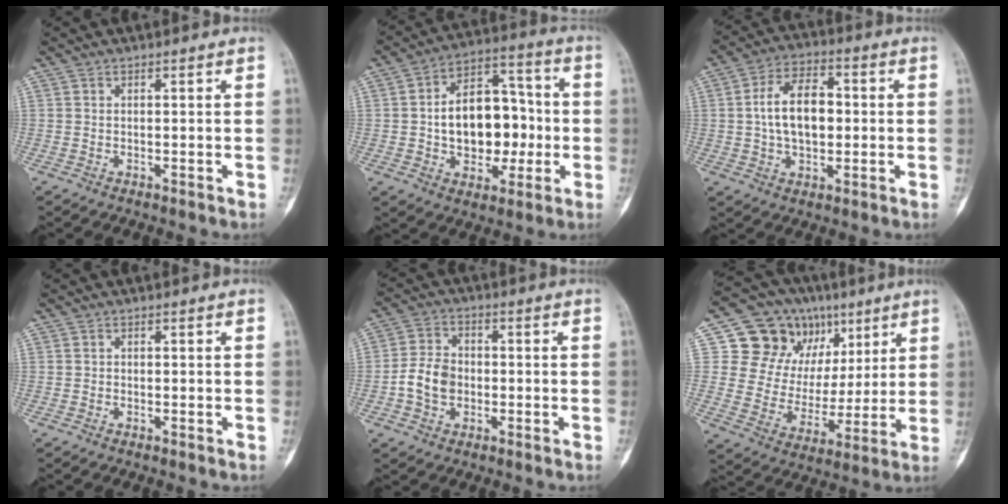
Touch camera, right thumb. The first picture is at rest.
{"total": 16.7, "force": [-0.9, 11.1, 12.4], "torque": [-0.147, 0.038, -0.009]}
{"total": 11.7, "force": [0.5, 7.0, 9.4], "torque": [-0.148, 0.015, 0.007]}
{"total": 0.0}
{"total": 6.2, "force": [-1.3, 4.6, 3.9], "torque": [-0.068, 0.017, -0.031]}
{"total": 18.6, "force": [8.6, 15.0, 7.1], "torque": [-0.061, 0.004, 0.153]}